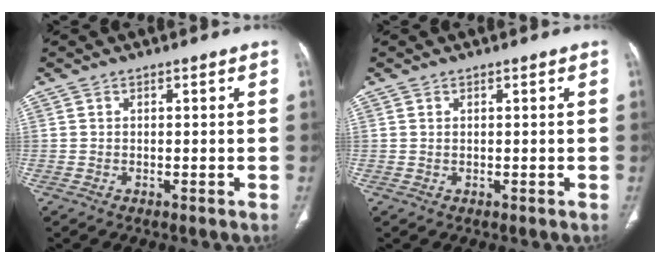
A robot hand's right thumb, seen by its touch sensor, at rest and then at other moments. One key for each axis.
{"total": 0.0}